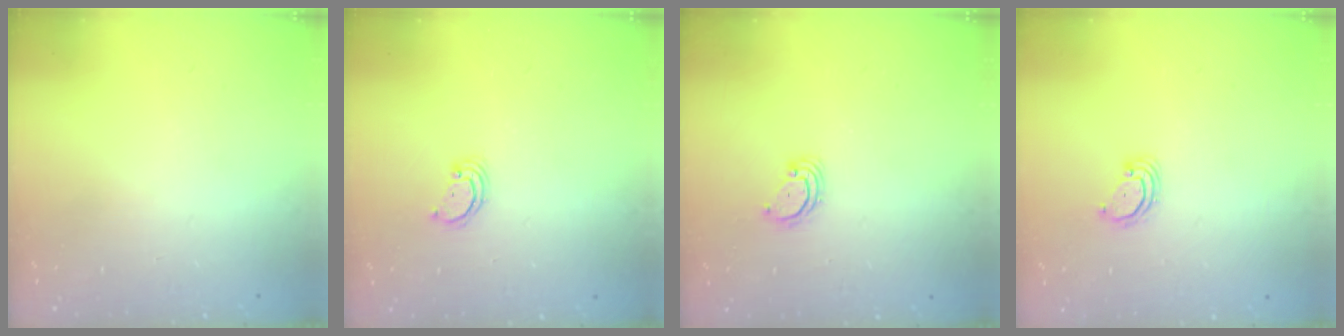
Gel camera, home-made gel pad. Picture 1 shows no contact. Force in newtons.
{"total": 1.7, "press": 1.7, "slide": 0.1}
{"total": 2.8, "press": 2.8, "slide": 0.2}
{"total": 2.9, "press": 2.9, "slide": 0.3}